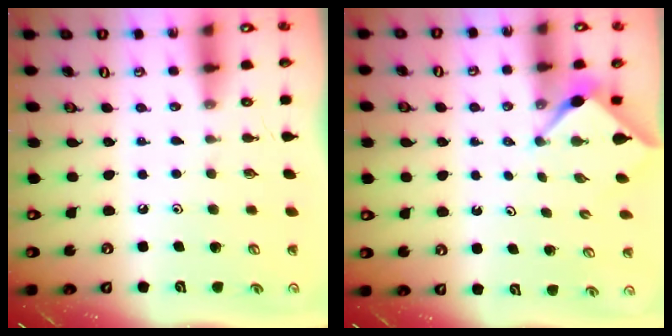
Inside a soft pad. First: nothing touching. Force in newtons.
{"total": 3.1, "press": 3.1, "slide": 0.4}